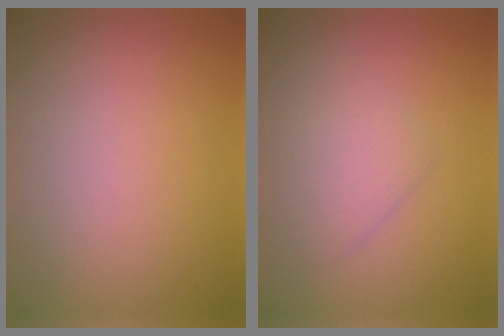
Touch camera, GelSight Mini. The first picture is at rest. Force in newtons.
{"total": 2.2, "press": 2.2, "slide": 0.1}